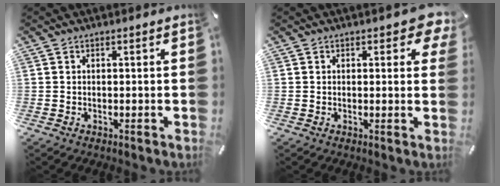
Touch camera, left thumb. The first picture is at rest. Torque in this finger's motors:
{"motor_torque": [0.34, 0.16, 0.21, -0.15, 0.06]}